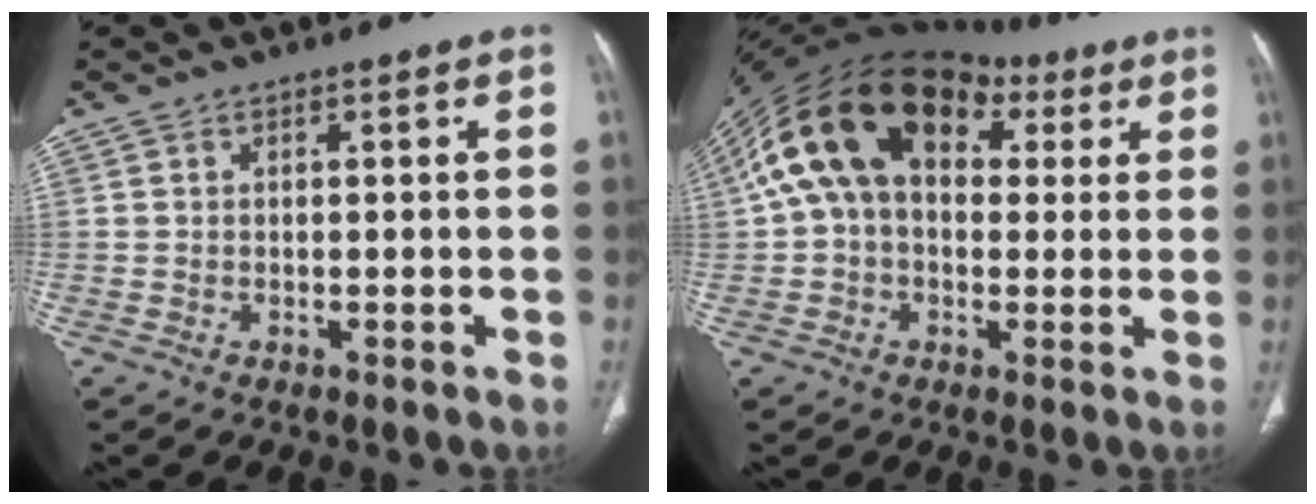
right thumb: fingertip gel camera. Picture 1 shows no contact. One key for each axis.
{"total": 20.1, "fx": 5.8, "fy": 13.2, "fz": 14.1, "tx": -0.241, "ty": 0.057, "tz": 0.087}